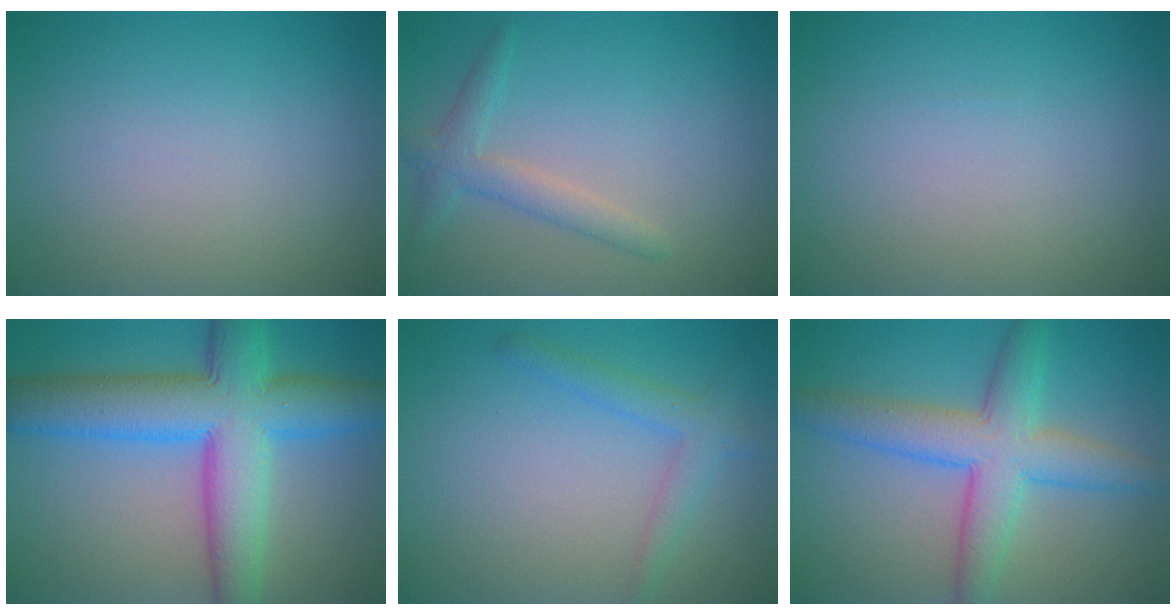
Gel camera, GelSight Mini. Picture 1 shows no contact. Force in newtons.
{"total": 2.3, "press": 2.3, "slide": 0.1}
{"total": 0.0}
{"total": 10.4, "press": 10.4, "slide": 0.3}
{"total": 2.4, "press": 2.4, "slide": 0.1}
{"total": 6.3, "press": 6.3, "slide": 0.1}